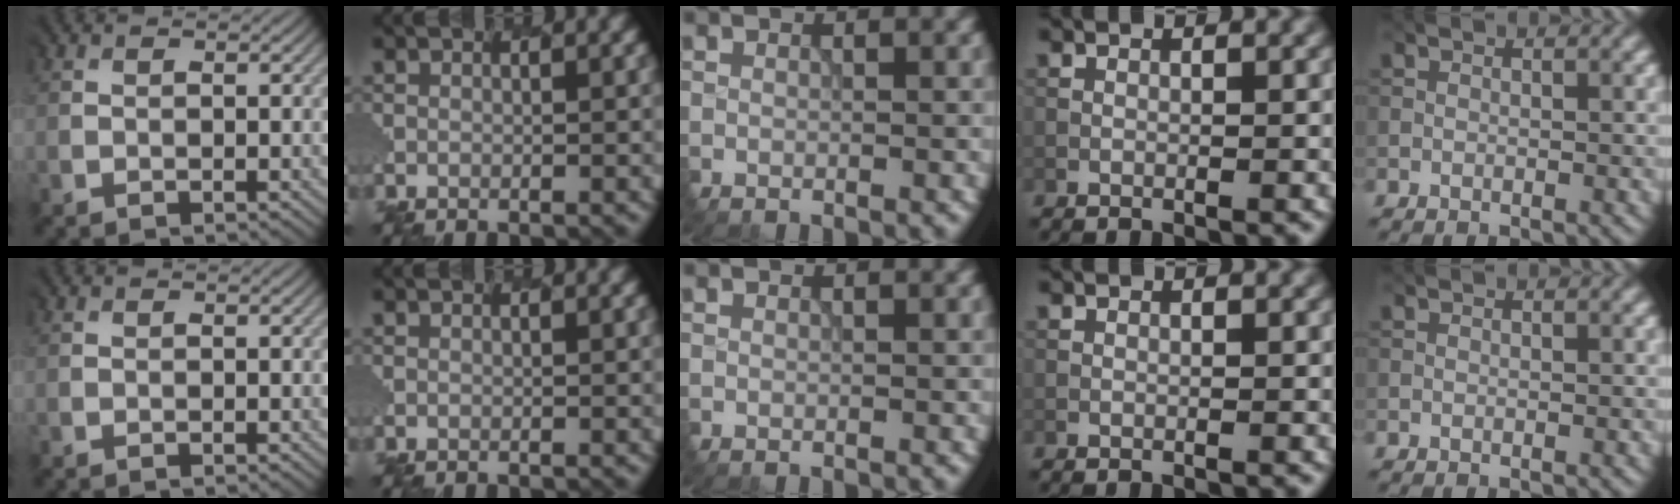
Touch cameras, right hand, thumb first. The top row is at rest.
{}